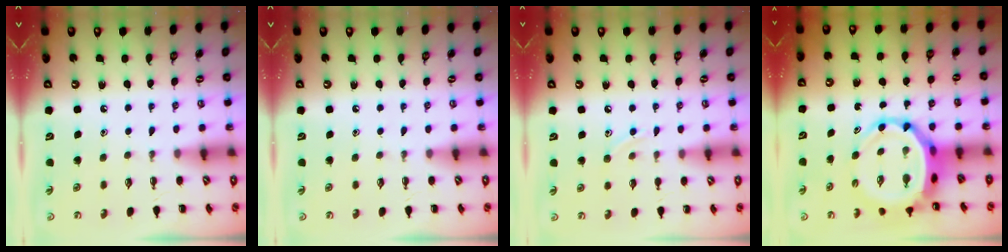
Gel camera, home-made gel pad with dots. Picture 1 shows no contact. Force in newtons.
{"total": 0.0}
{"total": 7.3, "press": 7.0, "slide": 1.9}
{"total": 6.8, "press": 6.5, "slide": 1.9}